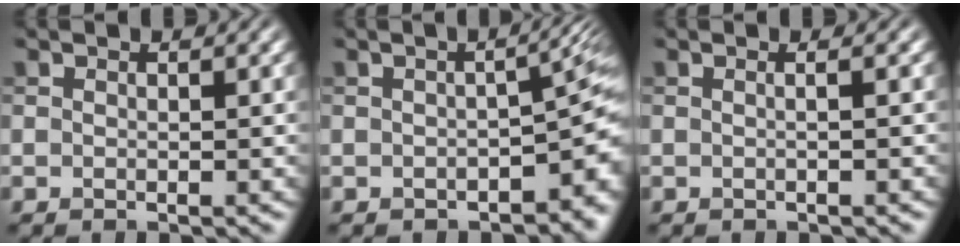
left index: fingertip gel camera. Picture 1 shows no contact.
{"total": 5.8, "force": [-2.1, 1.8, 5.1], "torque": [-0.048, -0.008, -0.027]}
{"total": 1.6, "force": [0.2, 0.8, 1.4], "torque": [-0.009, -0.002, -0.014]}